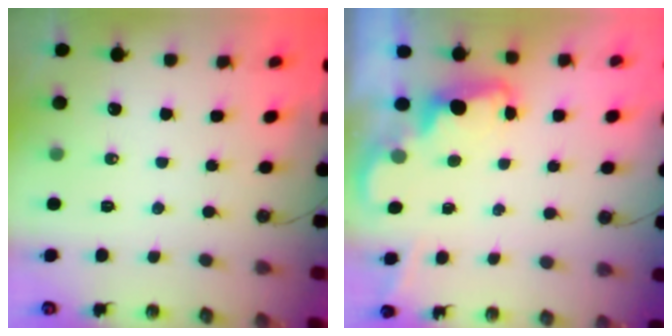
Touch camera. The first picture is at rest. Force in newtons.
{"total": 1.9, "press": 1.9, "slide": 0.6}